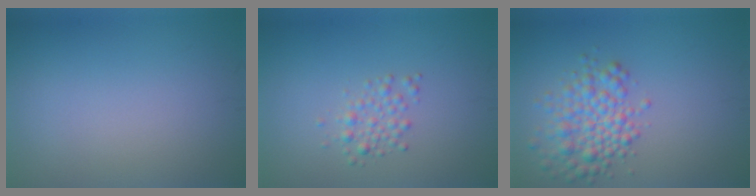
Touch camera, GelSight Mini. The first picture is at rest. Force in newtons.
{"total": 1.7, "press": 1.7, "slide": 0.0}
{"total": 4.5, "press": 4.5, "slide": 0.2}